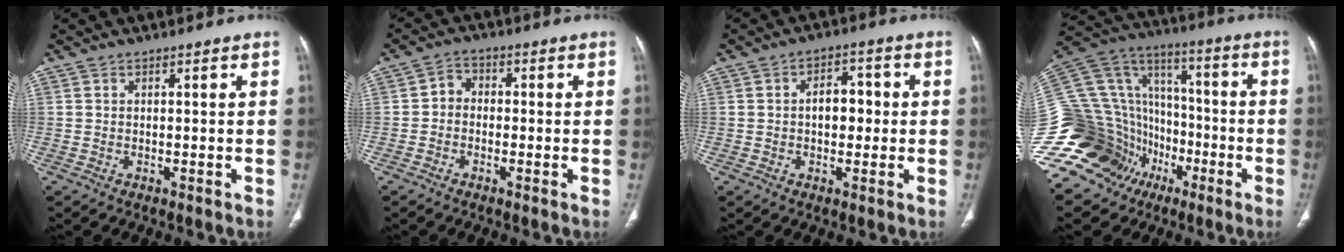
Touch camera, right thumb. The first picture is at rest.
{"total": 3.4, "force": [-0.7, 2.9, 1.6], "torque": [-0.010, 0.015, -0.023]}
{"total": 6.1, "force": [0.1, 4.1, 4.6], "torque": [-0.049, 0.019, -0.001]}
{"total": 33.3, "force": [-15.8, 24.7, 15.9], "torque": [-0.396, 0.073, -0.268]}